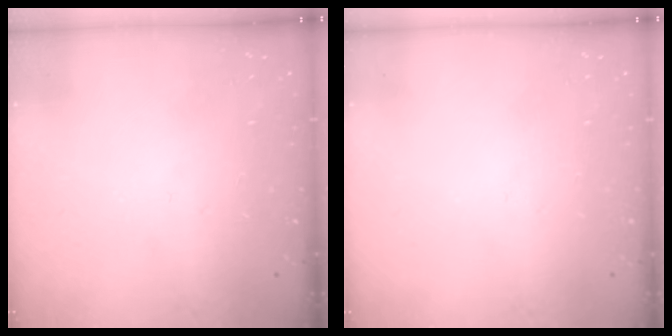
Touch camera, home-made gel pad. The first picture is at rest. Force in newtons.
{"total": 0.0}